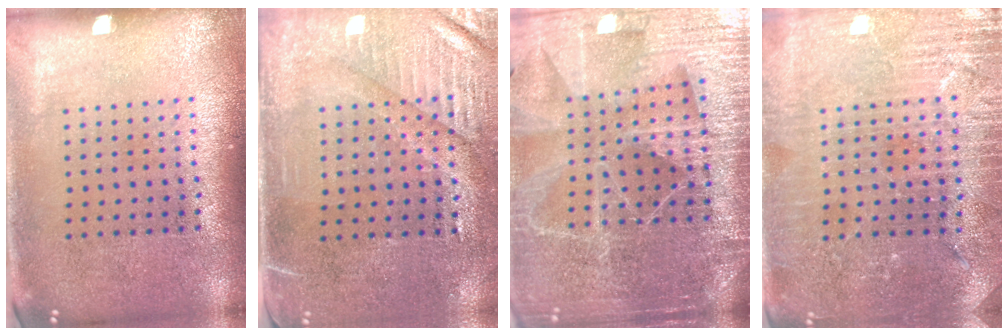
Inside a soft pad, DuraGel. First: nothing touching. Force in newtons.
{"total": 3.5, "press": 3.1, "slide": 1.7}
{"total": 5.5, "press": 4.9, "slide": 2.6}
{"total": 3.7, "press": 3.6, "slide": 0.9}